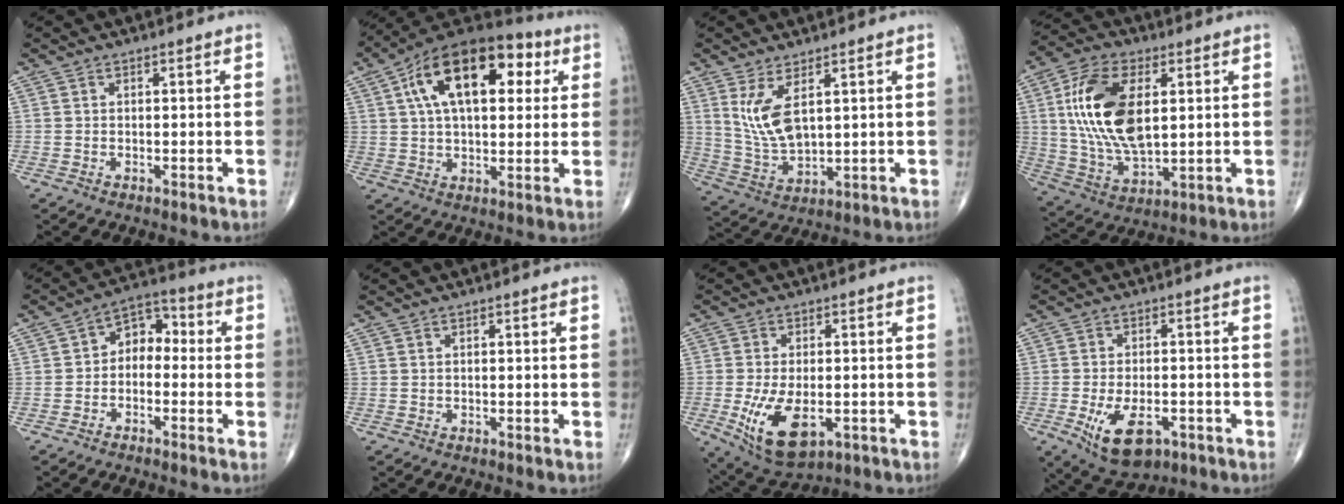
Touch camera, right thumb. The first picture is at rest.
{"total": 20.7, "force": [6.5, 11.0, 16.3], "torque": [-0.240, 0.017, 0.095]}
{"total": 8.5, "force": [3.2, 3.5, 7.0], "torque": [-0.141, -0.028, 0.079]}
{"total": 18.0, "force": [3.5, 9.3, 15.0], "torque": [-0.288, -0.013, 0.068]}
{"total": 6.4, "force": [-1.0, 4.7, 4.2], "torque": [-0.038, 0.035, -0.037]}
{"total": 0.0}
{"total": 11.5, "force": [-3.2, 6.0, 9.3], "torque": [-0.165, -0.009, -0.040]}
{"total": 10.1, "force": [-4.1, 5.3, 7.5], "torque": [-0.122, 0.005, -0.055]}